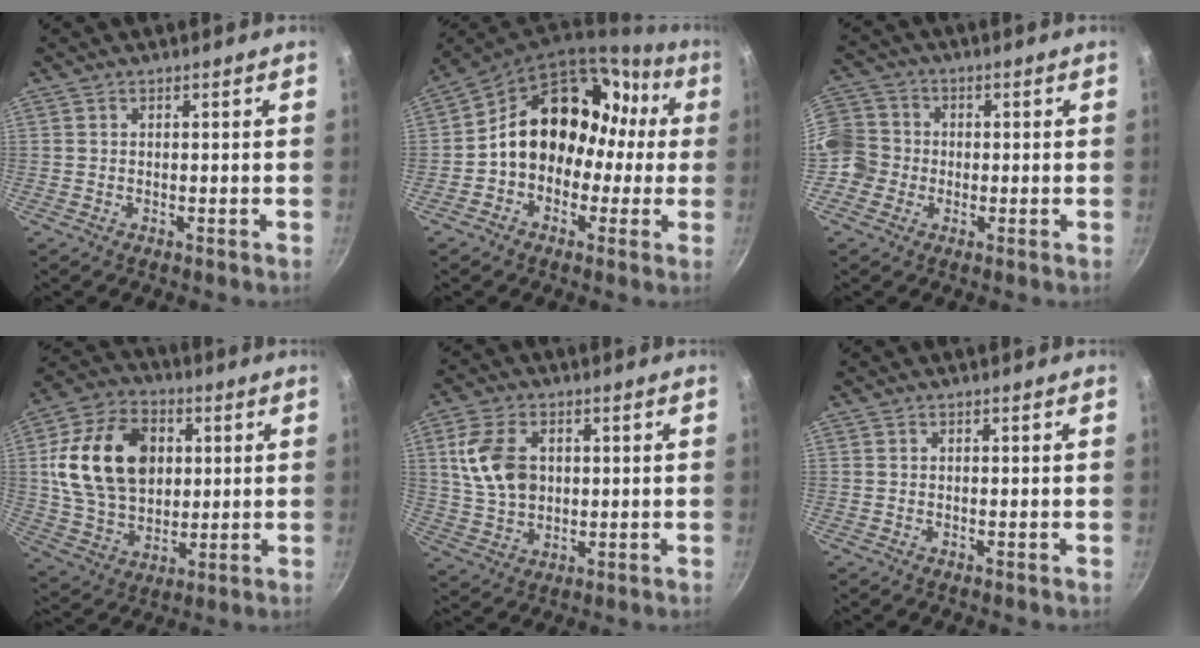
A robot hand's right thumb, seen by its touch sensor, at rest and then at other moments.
{"total": 18.2, "force": [0.5, 14.2, 11.3], "torque": [-0.124, 0.076, 0.003]}
{"total": 9.8, "force": [-1.5, 9.0, 3.6], "torque": [-0.054, 0.026, -0.048]}
{"total": 20.4, "force": [3.8, 14.7, 13.6], "torque": [-0.219, 0.002, 0.067]}
{"total": 11.0, "force": [2.2, 7.6, 7.6], "torque": [-0.131, -0.004, 0.046]}
{"total": 0.0}